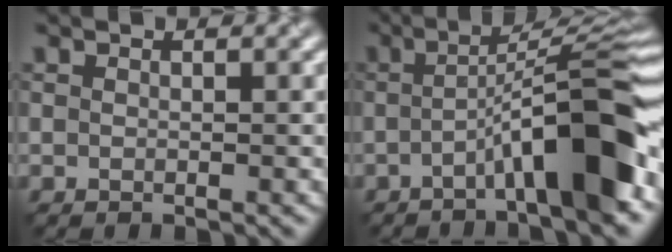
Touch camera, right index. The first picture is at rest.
{"total": 9.4, "force": [-3.3, 1.2, 8.7], "torque": [-0.114, 0.027, -0.055]}